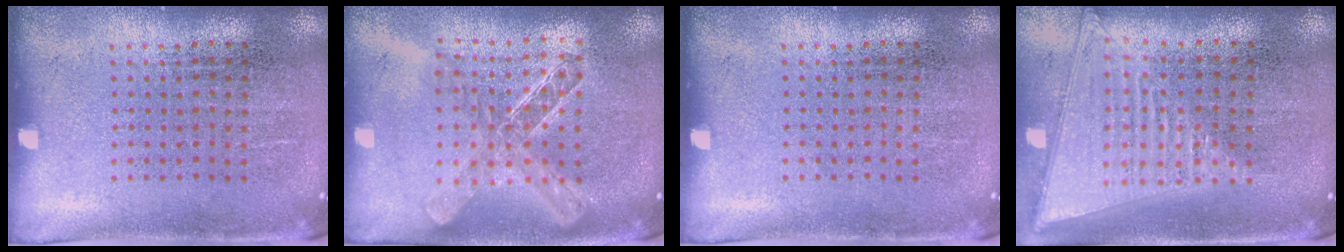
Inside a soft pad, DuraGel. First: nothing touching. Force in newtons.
{"total": 1.9, "press": 1.7, "slide": 1.0}
{"total": 0.0}
{"total": 1.7, "press": 1.6, "slide": 0.6}